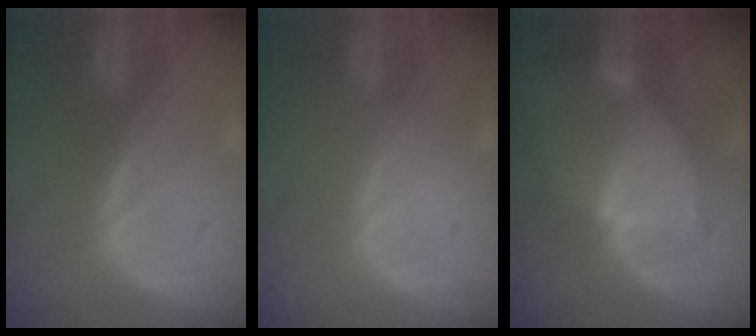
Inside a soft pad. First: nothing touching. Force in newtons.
{"total": 0.0}
{"total": 6.3, "press": 6.3, "slide": 0.2}